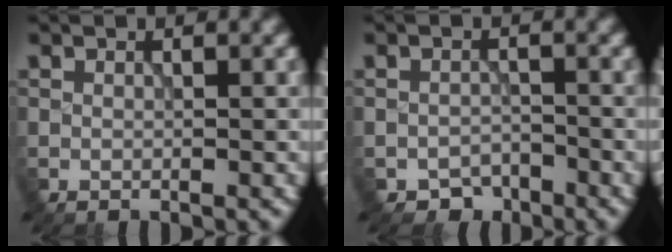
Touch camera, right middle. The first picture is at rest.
{"total": 2.0, "force": [-1.6, 1.2, 0.2], "torque": [0.005, 0.001, -0.028]}